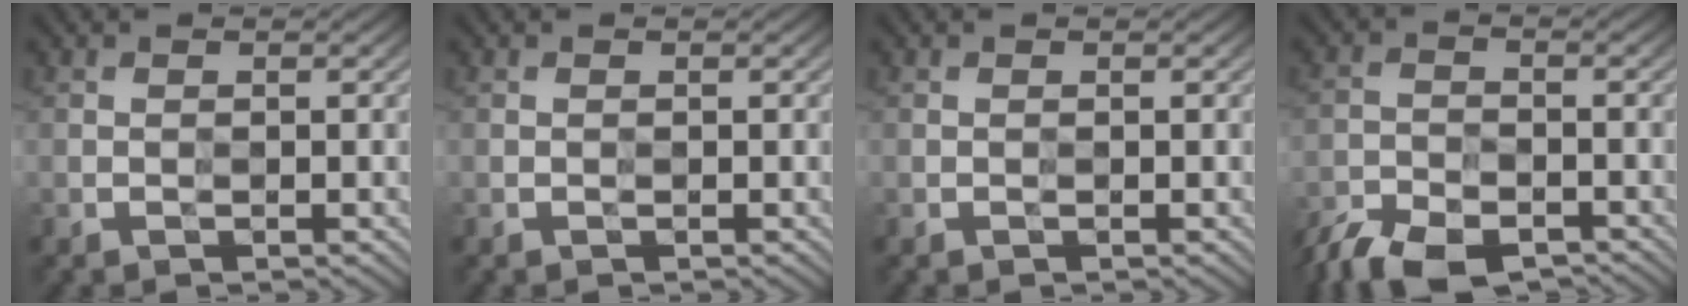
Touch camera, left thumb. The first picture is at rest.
{"total": 0.0}
{"total": 0.0}
{"total": 6.6, "force": [-5.8, 2.0, 2.5], "torque": [-0.049, -0.011, -0.115]}